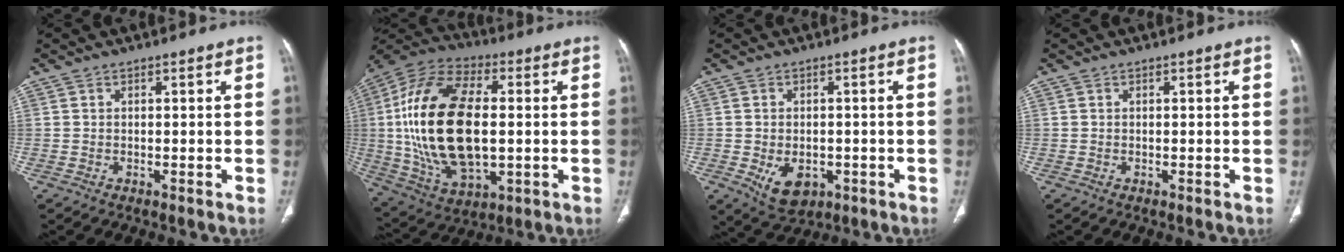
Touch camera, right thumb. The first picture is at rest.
{"total": 26.1, "force": [0.5, 13.9, 22.1], "torque": [-0.441, 0.002, 0.015]}
{"total": 6.8, "force": [-2.1, 4.6, 4.6], "torque": [-0.063, 0.001, -0.018]}
{"total": 0.0}